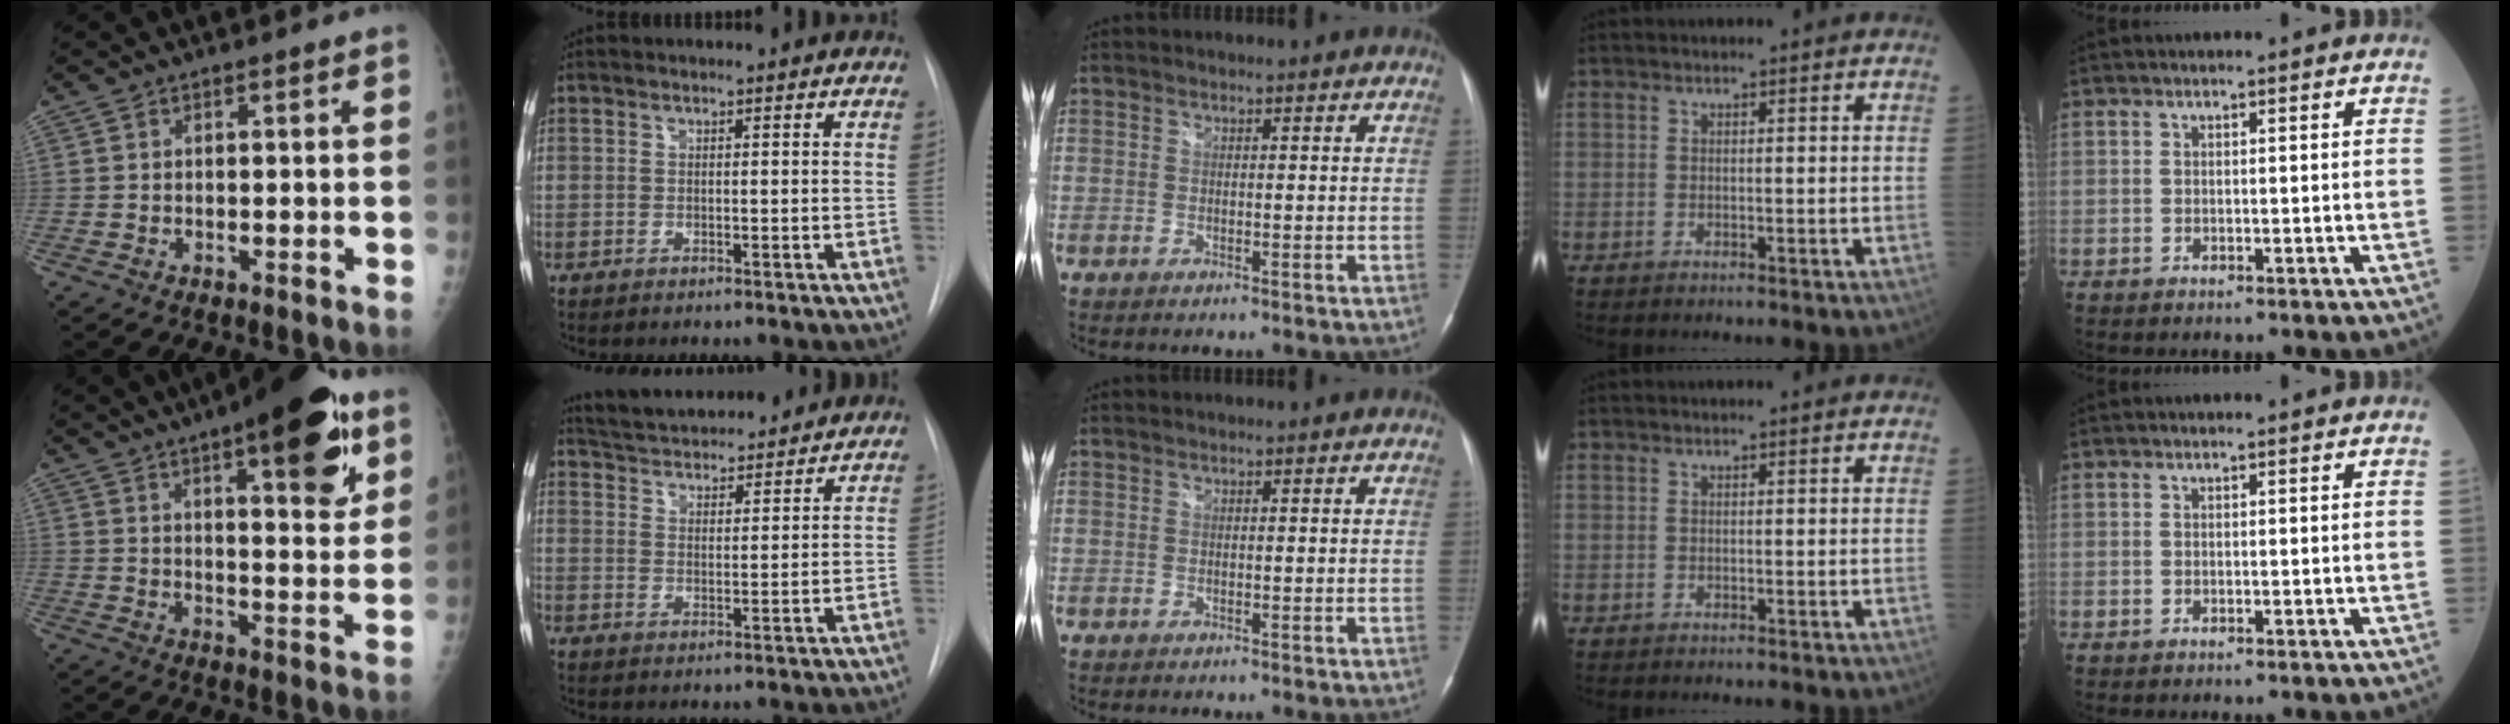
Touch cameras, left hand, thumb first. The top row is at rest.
{"thumb": {"total": 18.6, "force": [9.7, 5.9, 14.7], "torque": [-0.173, -0.036, 0.133]}, "index": {"total": 13.8, "force": [12.8, 2.9, 4.3], "torque": [-0.068, 0.020, 0.194]}}